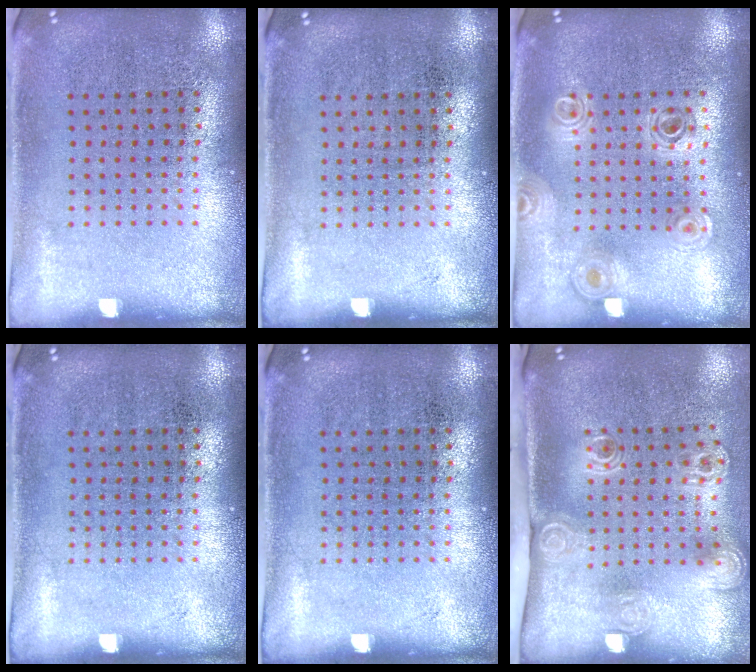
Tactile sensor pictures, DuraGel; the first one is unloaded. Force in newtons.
{"total": 0.0}
{"total": 1.0, "press": 1.0, "slide": 0.2}
{"total": 0.0}
{"total": 0.0}
{"total": 2.1, "press": 1.4, "slide": 1.6}